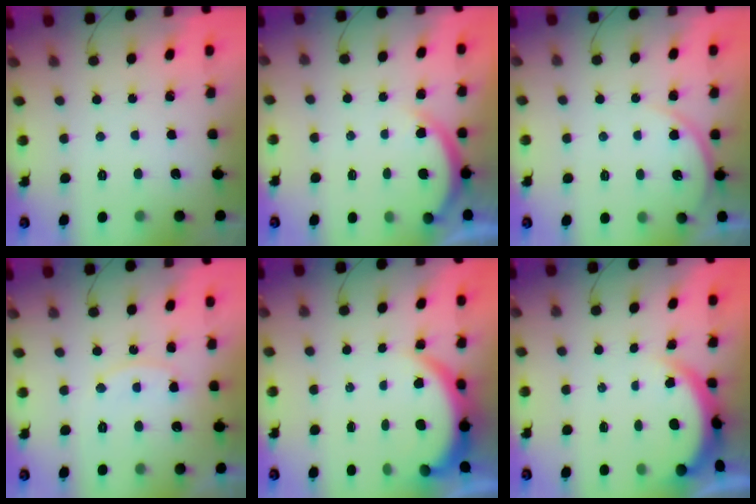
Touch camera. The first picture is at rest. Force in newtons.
{"total": 5.1, "press": 5.1, "slide": 0.7}
{"total": 5.0, "press": 5.0, "slide": 0.5}
{"total": 10.0, "press": 9.9, "slide": 0.7}
{"total": 5.1, "press": 5.1, "slide": 0.4}
{"total": 4.4, "press": 4.4, "slide": 0.2}